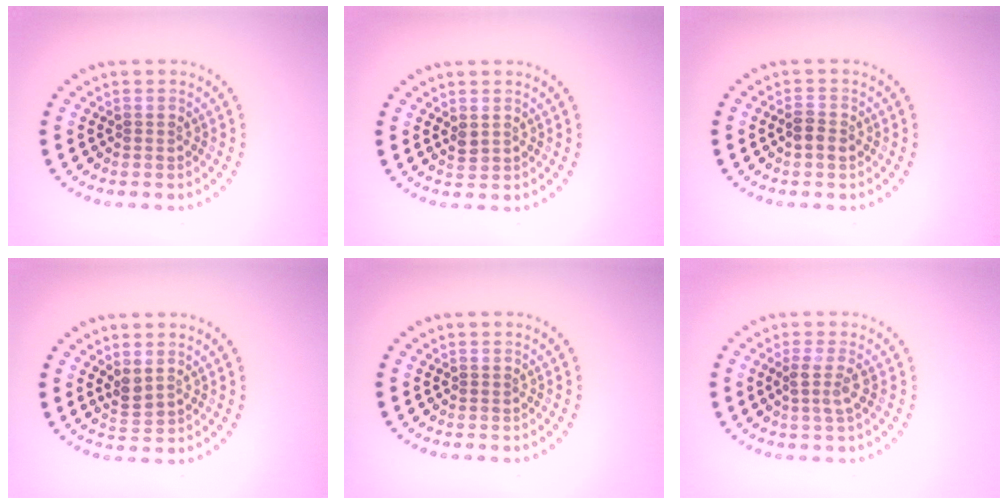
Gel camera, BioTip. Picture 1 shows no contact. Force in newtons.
{"total": 1.1, "press": 1.0, "slide": 0.2}
{"total": 1.6, "press": 1.5, "slide": 0.3}
{"total": 1.6, "press": 1.4, "slide": 0.8}
{"total": 0.0}
{"total": 1.9, "press": 1.4, "slide": 1.3}